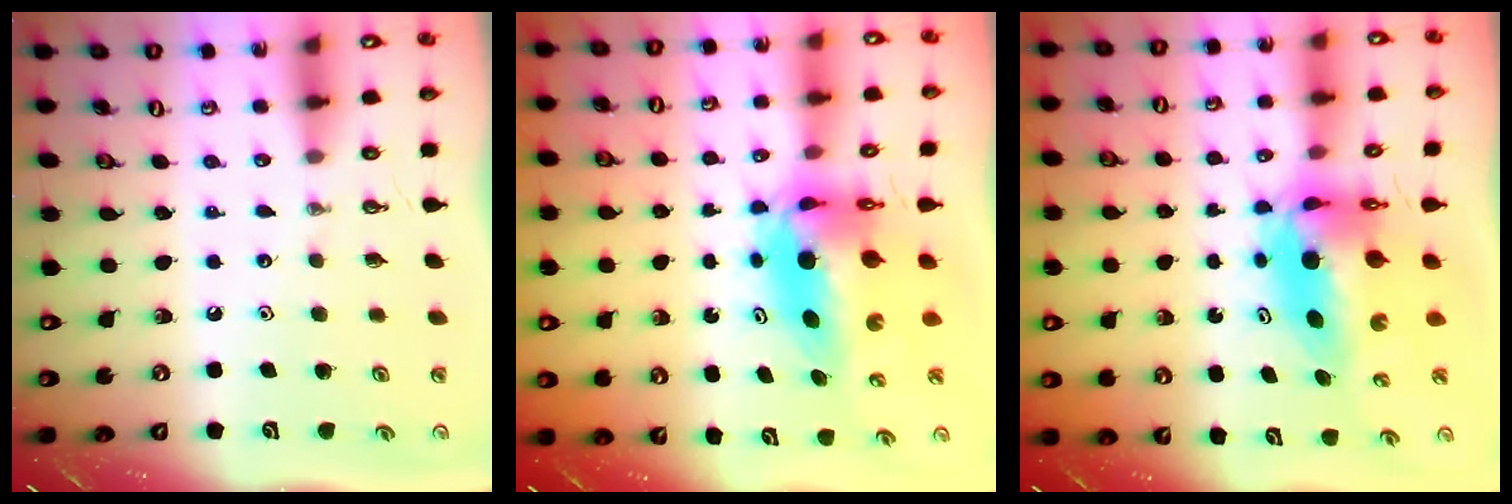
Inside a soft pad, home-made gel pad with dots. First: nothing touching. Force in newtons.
{"total": 9.9, "press": 8.7, "slide": 4.6}
{"total": 9.9, "press": 8.7, "slide": 4.6}